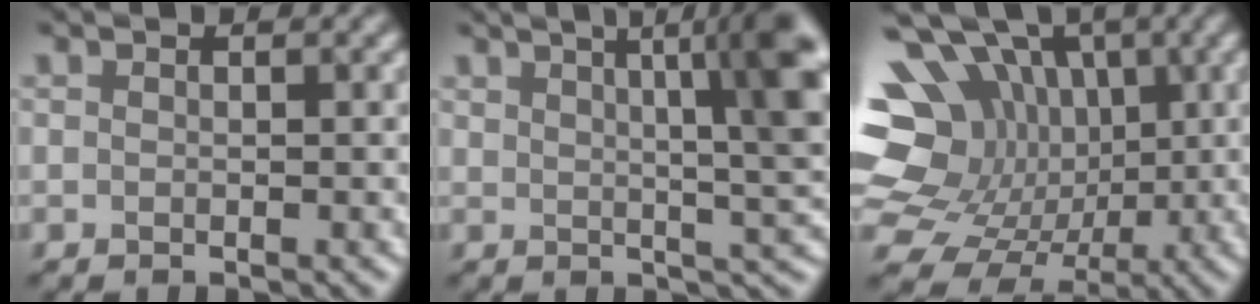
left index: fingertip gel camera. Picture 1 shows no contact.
{"total": 10.0, "force": [3.8, 2.8, 8.8], "torque": [-0.106, 0.019, 0.051]}
{"total": 14.4, "force": [1.4, 12.3, 7.5], "torque": [-0.155, 0.028, 0.010]}